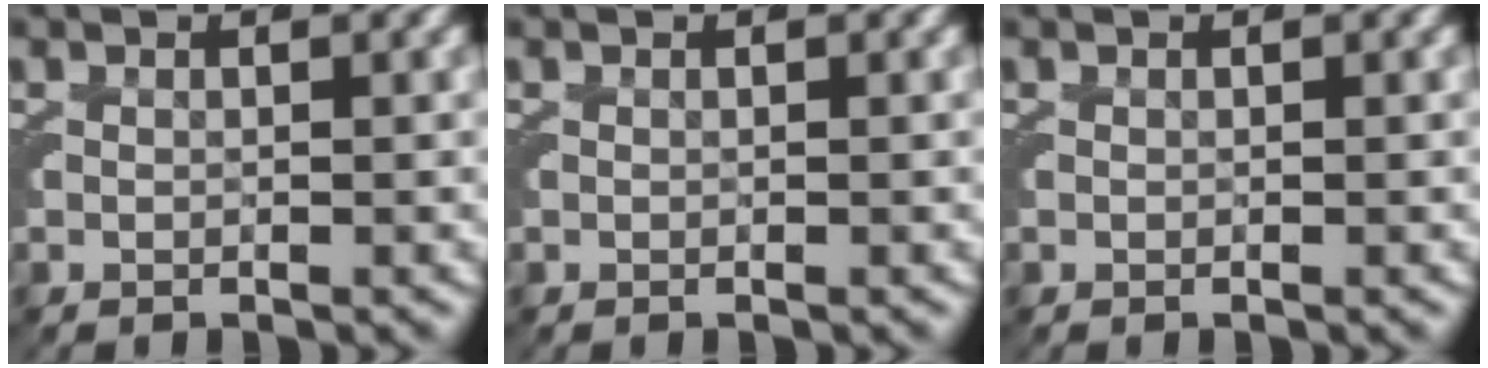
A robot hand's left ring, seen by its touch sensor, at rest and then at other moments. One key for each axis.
{"total": 0.0}
{"total": 0.0}